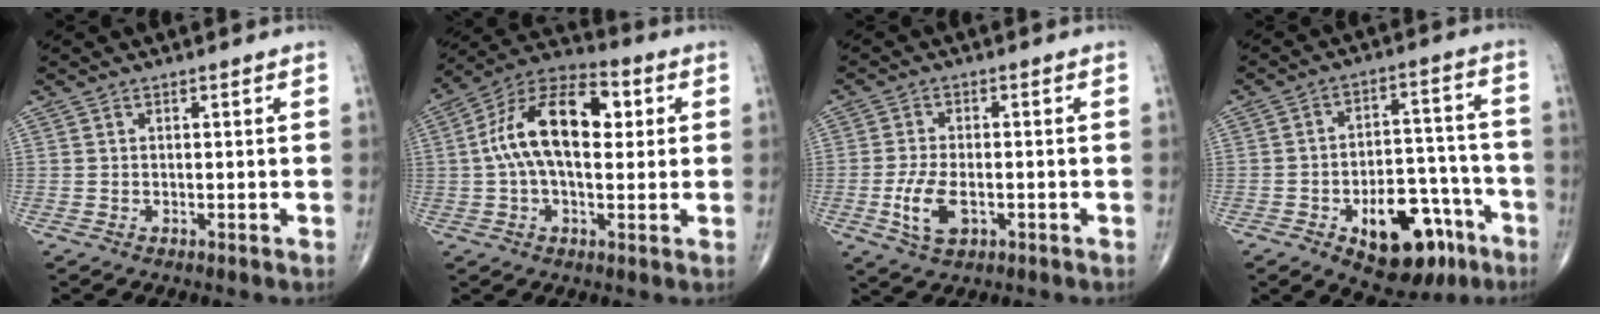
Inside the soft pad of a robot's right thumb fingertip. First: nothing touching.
{"total": 16.2, "force": [2.3, 8.7, 13.5], "torque": [-0.234, 0.034, 0.030]}
{"total": 6.9, "force": [-1.9, 3.6, 5.6], "torque": [-0.119, 0.001, -0.032]}
{"total": 17.5, "force": [-8.6, 9.3, 12.0], "torque": [-0.137, 0.064, -0.114]}